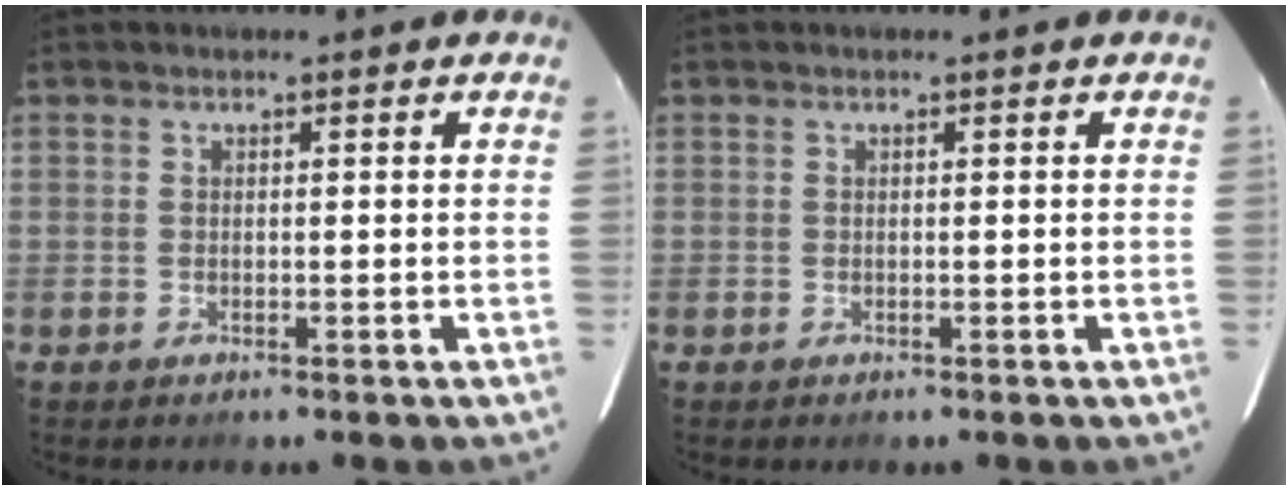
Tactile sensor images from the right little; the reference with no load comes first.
{"total": 0.0}